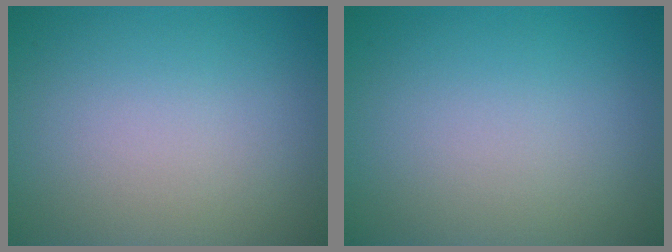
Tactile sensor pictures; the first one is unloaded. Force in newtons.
{"total": 0.0}